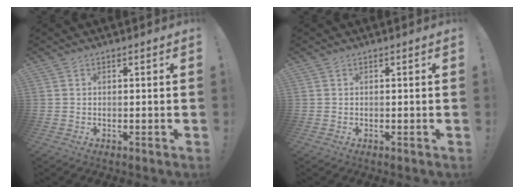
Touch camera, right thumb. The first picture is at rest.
{"total": 0.0}